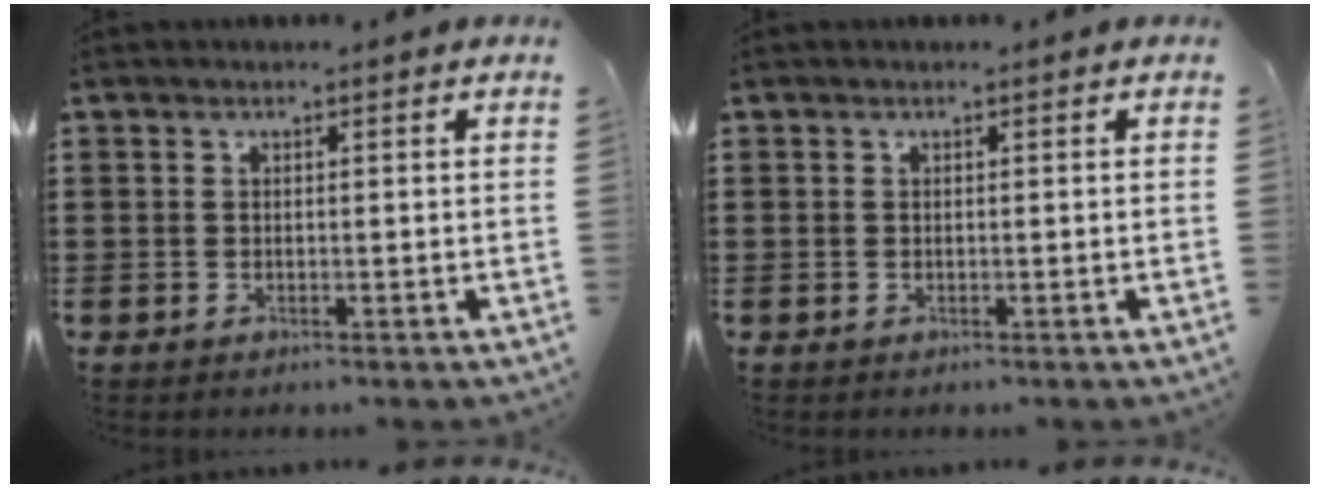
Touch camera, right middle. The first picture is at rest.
{"total": 0.0}